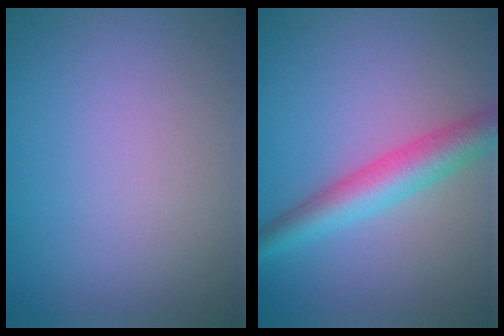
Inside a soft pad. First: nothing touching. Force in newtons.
{"total": 4.4, "press": 4.4, "slide": 0.1}